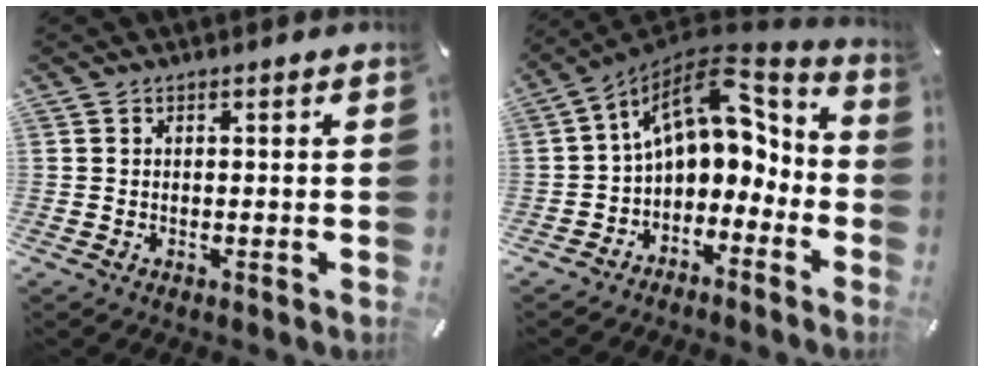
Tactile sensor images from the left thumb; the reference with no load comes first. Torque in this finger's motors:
{"motor_torque": [0.08, 1.85, 1.34, 1.24, 0.44]}